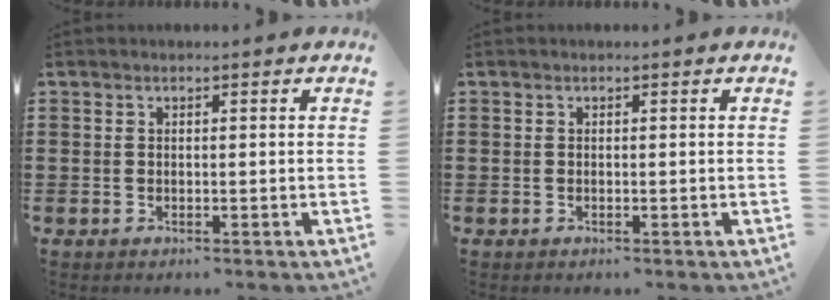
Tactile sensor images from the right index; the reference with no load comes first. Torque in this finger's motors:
{"motor_torque": [0.63, 0.63, 0.00, -0.01]}